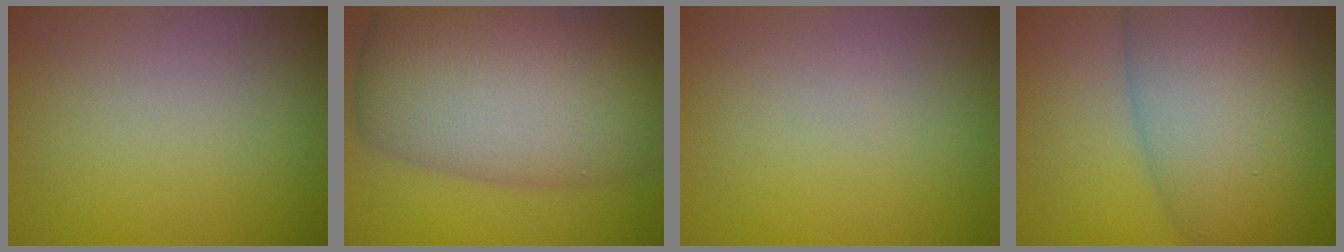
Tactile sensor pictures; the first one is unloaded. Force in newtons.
{"total": 10.1, "press": 10.0, "slide": 0.7}
{"total": 0.0}
{"total": 10.1, "press": 10.1, "slide": 0.3}